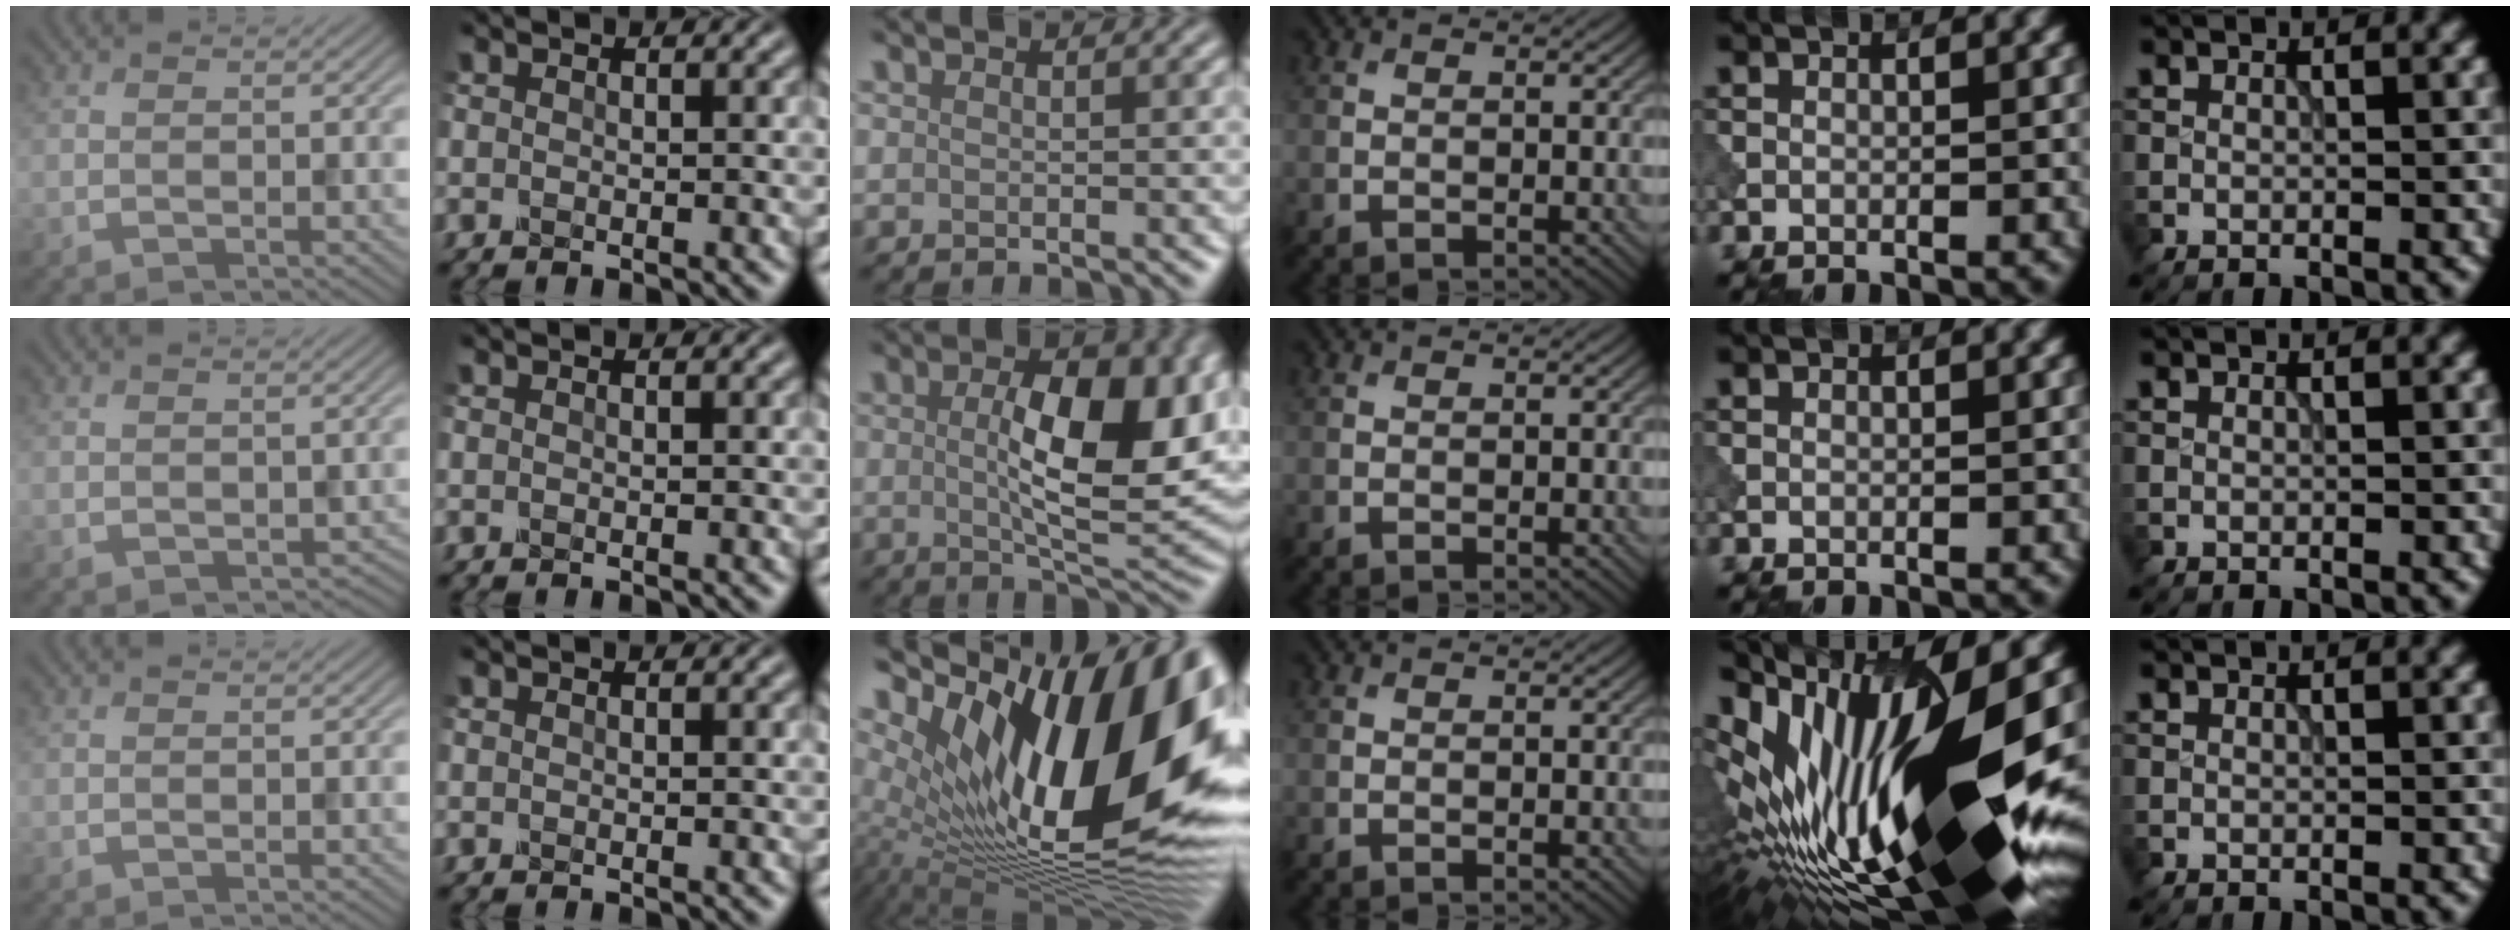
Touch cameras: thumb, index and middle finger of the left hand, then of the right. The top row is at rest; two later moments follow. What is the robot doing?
{"motion": "dispense", "object": "dispenser bottle"}